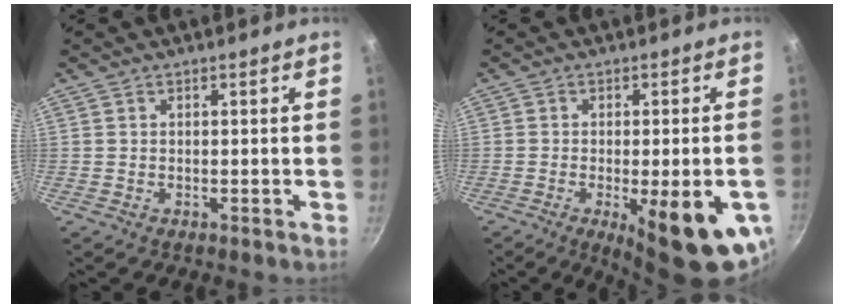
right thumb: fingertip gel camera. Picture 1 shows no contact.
{"total": 15.8, "force": [-5.5, 4.4, 14.2], "torque": [-0.157, 0.004, -0.066]}